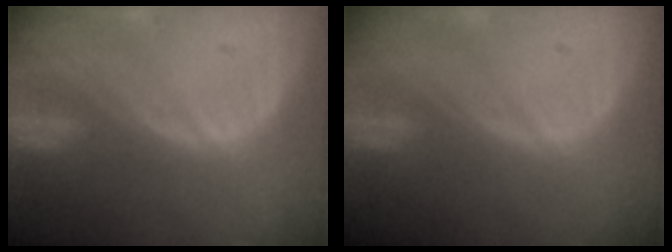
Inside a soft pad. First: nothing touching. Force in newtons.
{"total": 0.0}